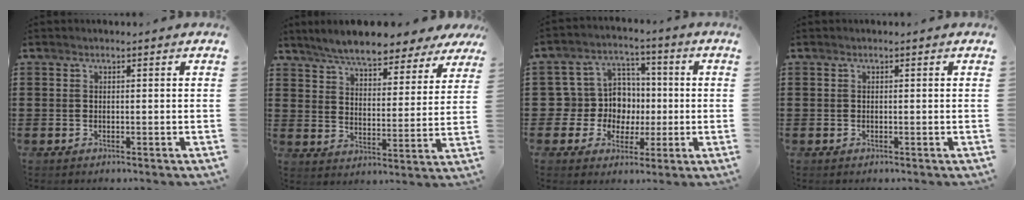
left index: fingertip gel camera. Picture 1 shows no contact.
{"total": 6.4, "force": [6.1, 0.6, 1.9], "torque": [-0.066, -0.030, 0.106]}
{"total": 8.6, "force": [0.1, 8.3, 2.3], "torque": [-0.080, 0.007, 0.007]}
{"total": 0.0}